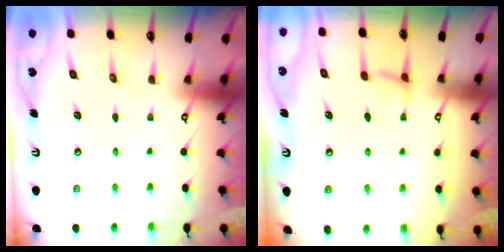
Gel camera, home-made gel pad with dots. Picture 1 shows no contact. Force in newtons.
{"total": 1.5, "press": 1.4, "slide": 0.5}